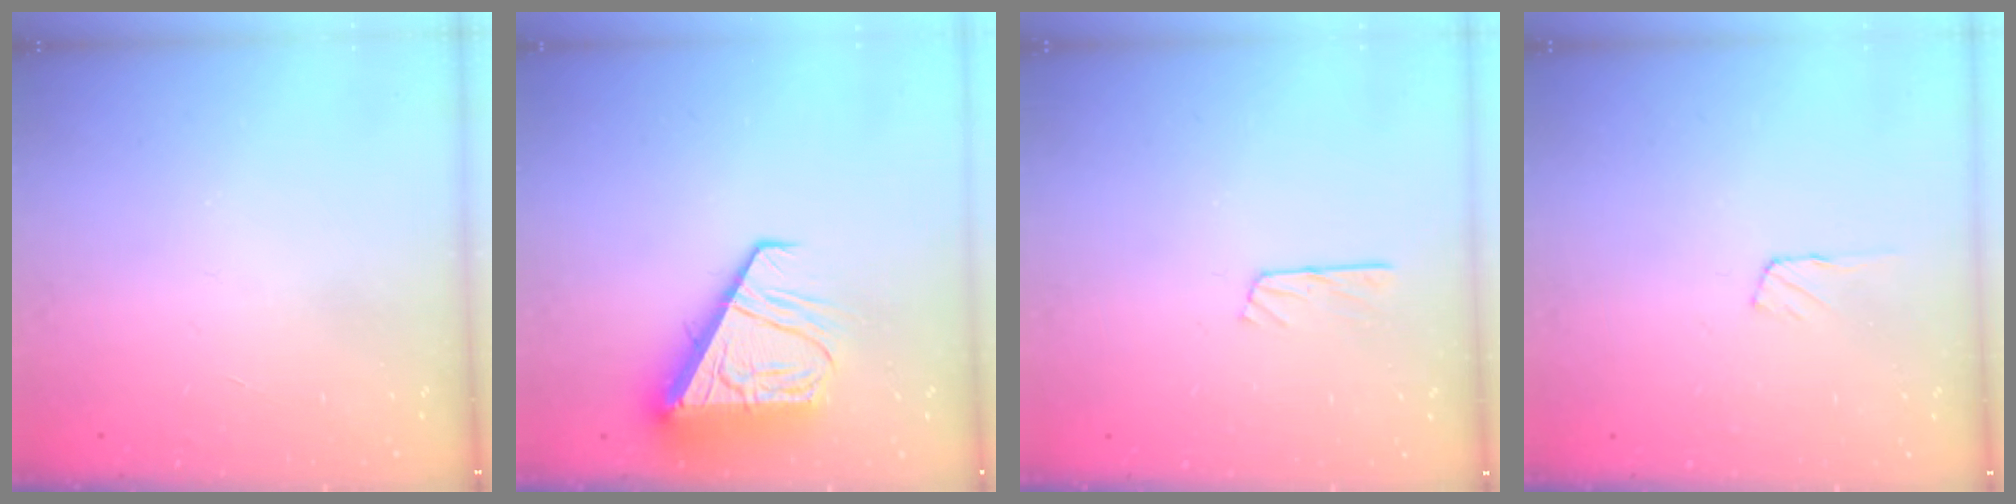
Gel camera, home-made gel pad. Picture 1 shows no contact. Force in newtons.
{"total": 12.3, "press": 12.3, "slide": 1.4}
{"total": 3.7, "press": 3.7, "slide": 0.4}
{"total": 3.6, "press": 3.6, "slide": 0.5}